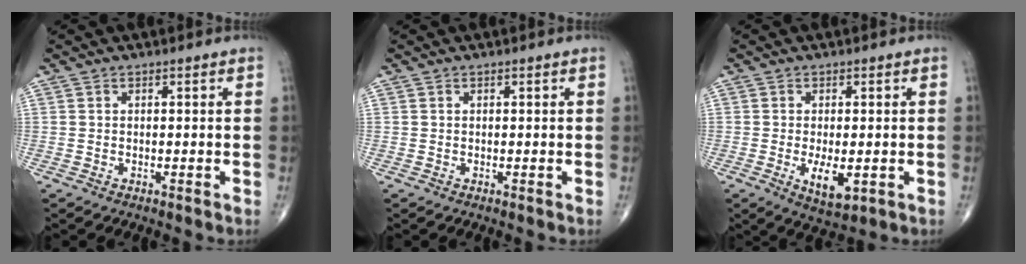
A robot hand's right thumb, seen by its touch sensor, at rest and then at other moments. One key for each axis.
{"total": 0.0}
{"total": 5.8, "fx": -1.3, "fy": 2.6, "fz": 5.1, "tx": -0.081, "ty": -0.013, "tz": -0.014}